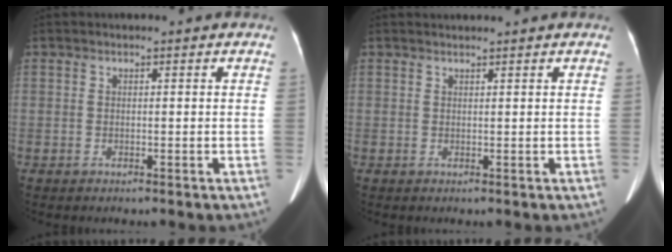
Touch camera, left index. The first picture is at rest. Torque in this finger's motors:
{"motor_torque": [0.04, -0.12, -0.26, -0.07]}